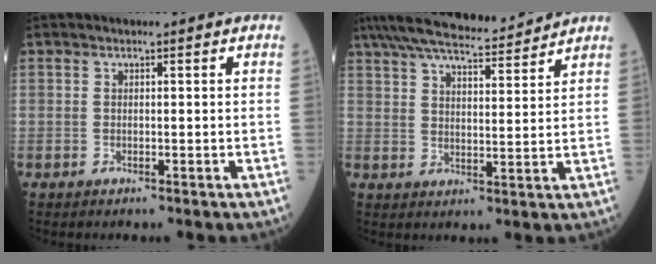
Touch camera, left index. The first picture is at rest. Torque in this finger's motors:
{"motor_torque": [0.20, -0.52, -0.01, -0.04]}